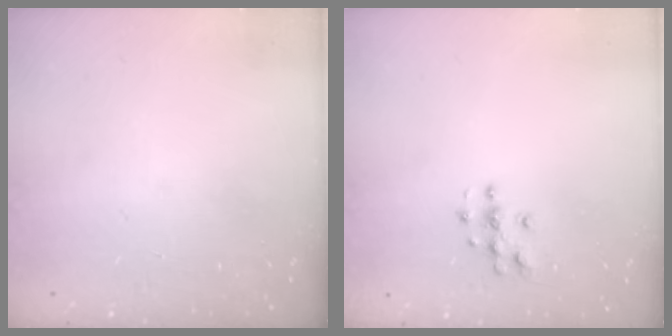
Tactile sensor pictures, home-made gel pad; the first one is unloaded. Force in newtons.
{"total": 3.8, "press": 3.8, "slide": 0.2}